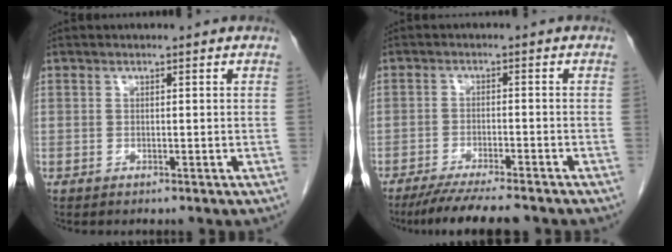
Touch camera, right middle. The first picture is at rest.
{"total": 9.3, "force": [-7.9, 0.8, 4.8], "torque": [-0.071, -0.020, -0.123]}